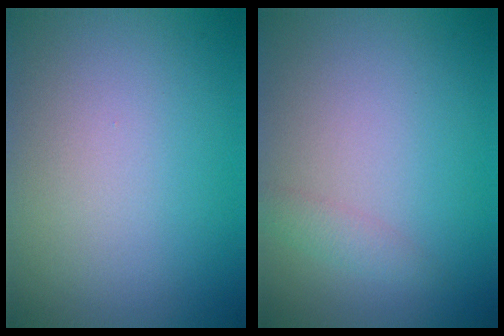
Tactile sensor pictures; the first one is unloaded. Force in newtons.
{"total": 1.3, "press": 1.3, "slide": 0.0}